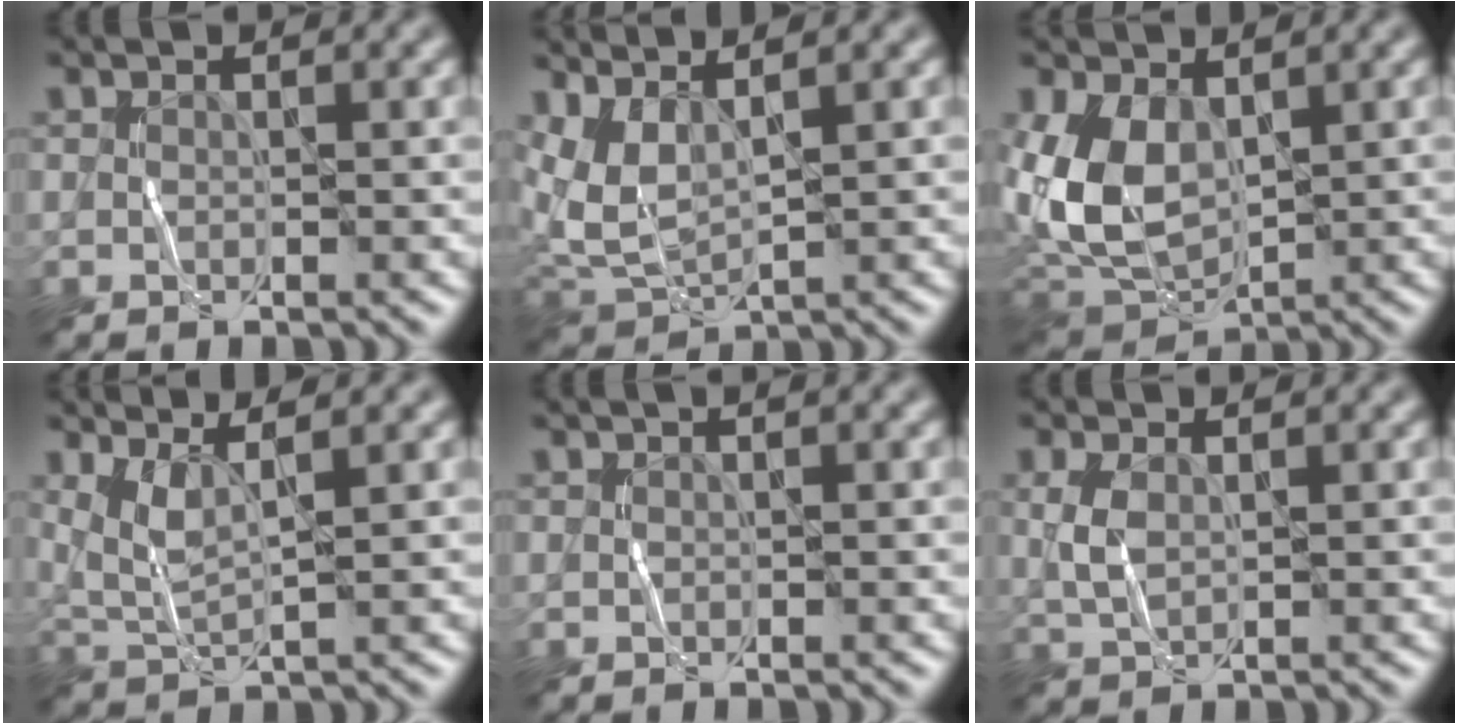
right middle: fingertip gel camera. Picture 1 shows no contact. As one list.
[{"total": 4.3, "force": [2.5, 1.5, 3.1], "torque": [-0.085, -0.002, 0.056]}, {"total": 7.0, "force": [1.0, 4.6, 5.2], "torque": [-0.123, -0.008, 0.019]}, {"total": 3.1, "force": [1.5, 0.6, 2.7], "torque": [-0.062, -0.008, 0.036]}, {"total": 0.6, "force": [0.3, 0.1, 0.6], "torque": [-0.008, 0.001, 0.003]}, {"total": 2.3, "force": [0.6, 1.3, 1.8], "torque": [-0.049, 0.001, 0.015]}]